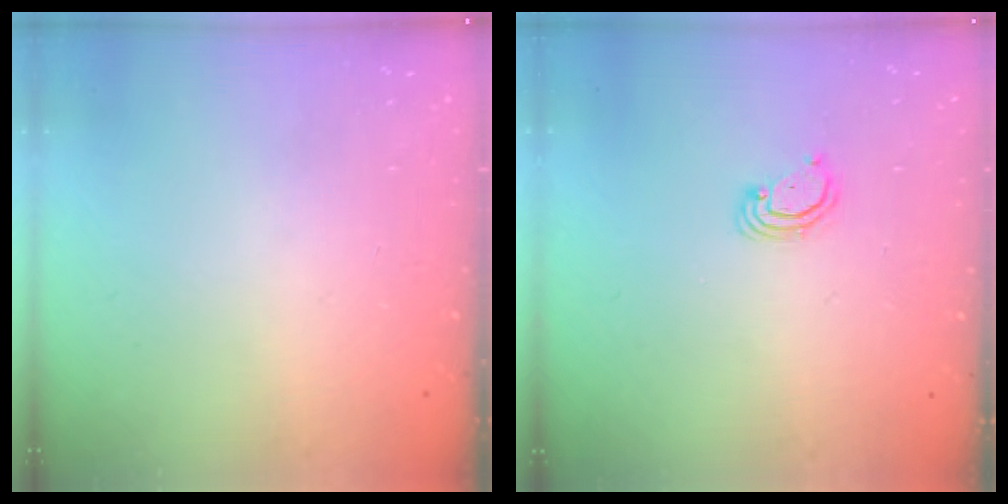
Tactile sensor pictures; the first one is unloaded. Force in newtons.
{"total": 2.8, "press": 2.8, "slide": 0.3}